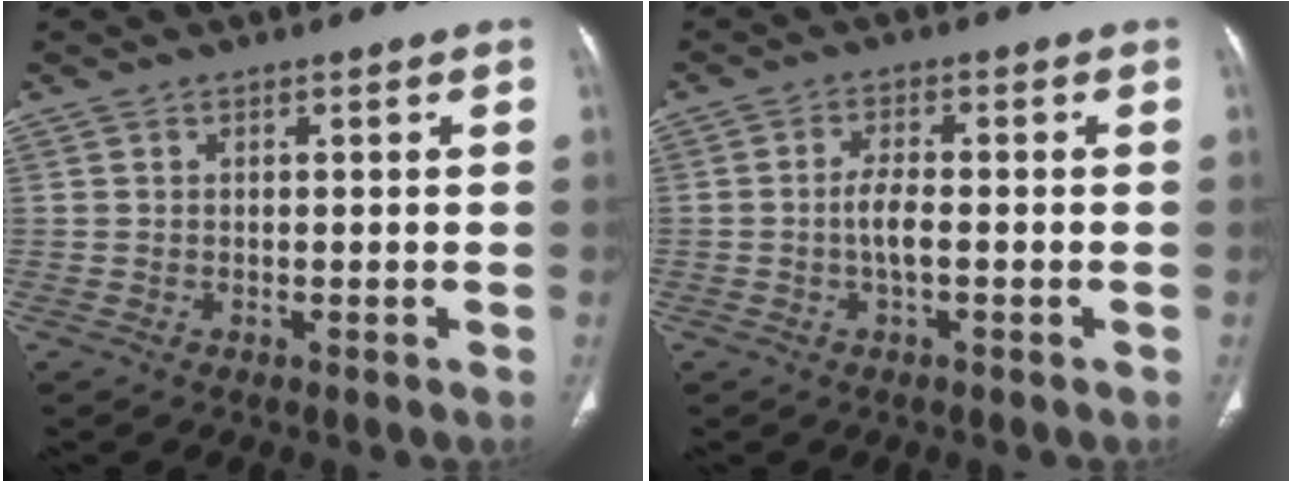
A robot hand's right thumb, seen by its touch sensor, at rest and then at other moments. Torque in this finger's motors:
{"motor_torque": [3.58, 1.42, 1.07, -1.20, 0.27]}